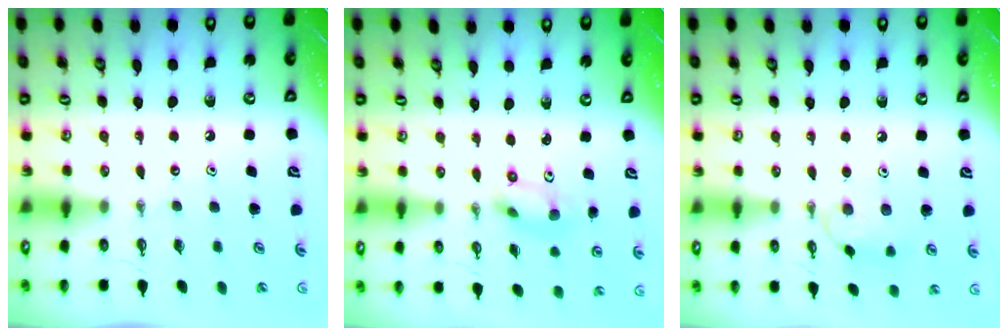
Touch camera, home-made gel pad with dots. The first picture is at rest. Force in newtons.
{"total": 6.9, "press": 2.5, "slide": 6.5}
{"total": 8.8, "press": 8.3, "slide": 2.8}